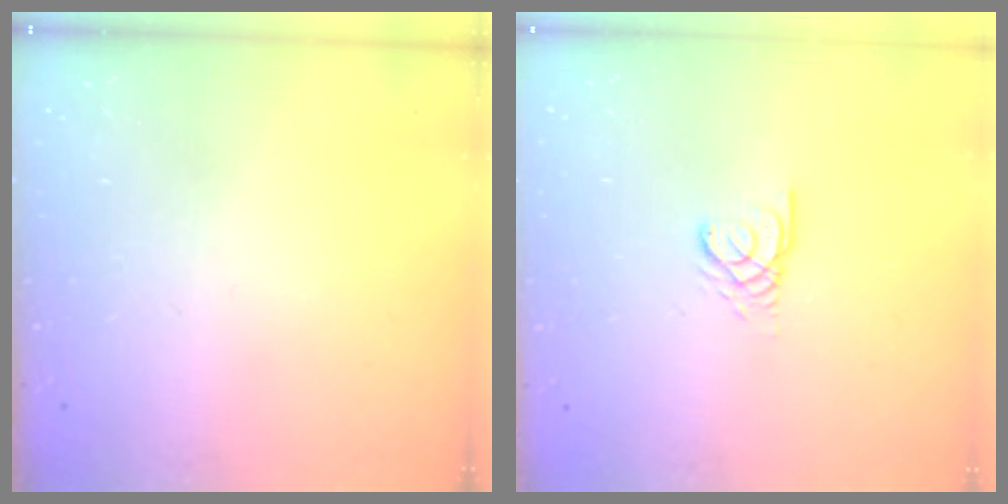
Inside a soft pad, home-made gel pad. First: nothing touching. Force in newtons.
{"total": 2.4, "press": 2.4, "slide": 0.1}